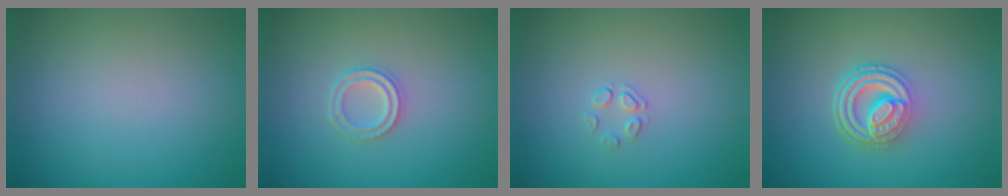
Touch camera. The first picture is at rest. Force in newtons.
{"total": 2.0, "press": 1.9, "slide": 0.4}
{"total": 1.1, "press": 0.5, "slide": 1.0}
{"total": 4.9, "press": 3.5, "slide": 3.4}